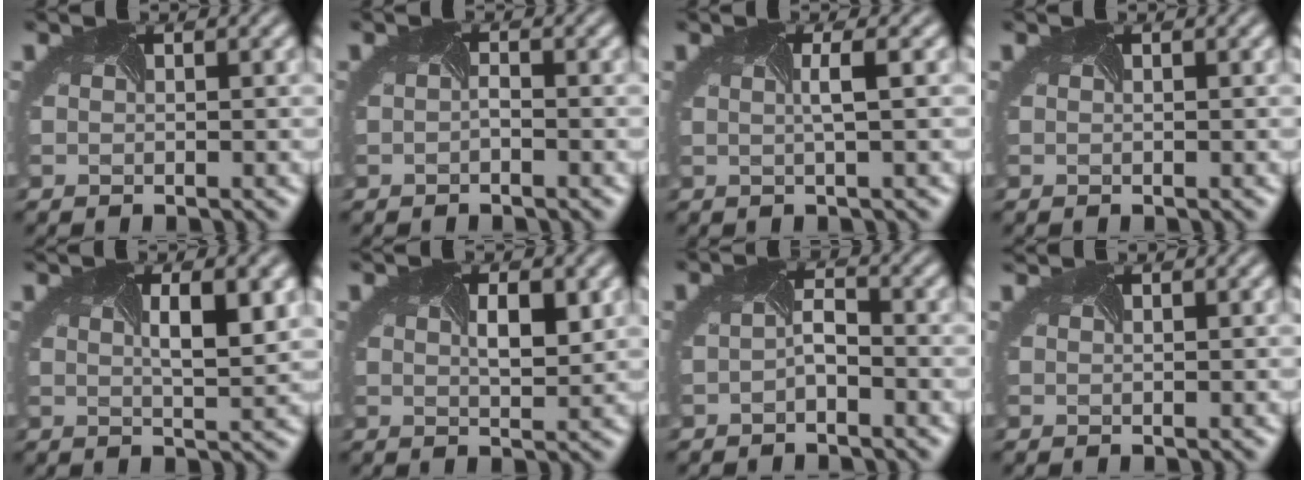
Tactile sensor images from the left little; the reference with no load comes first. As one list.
[{"total": 0.7, "force": [-0.7, -0.1, 0.2], "torque": [-0.010, -0.004, -0.013]}, {"total": 1.6, "force": [-0.1, 0.2, 1.6], "torque": [-0.024, -0.001, -0.007]}, {"total": 0.0}, {"total": 4.6, "force": [1.3, 1.2, 4.2], "torque": [-0.052, 0.005, 0.015]}, {"total": 2.7, "force": [0.9, 0.9, 2.4], "torque": [-0.040, -0.001, 0.015]}, {"total": 1.4, "force": [-0.9, 0.5, 0.9], "torque": [-0.025, -0.001, -0.019]}, {"total": 1.1, "force": [1.0, 0.1, 0.2], "torque": [-0.007, -0.001, 0.009]}]